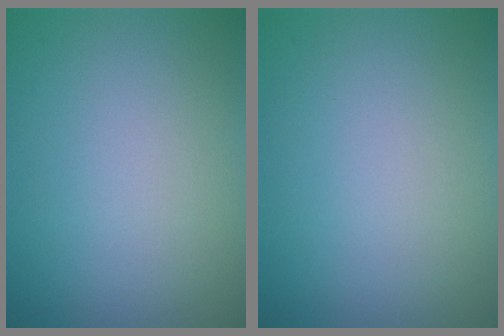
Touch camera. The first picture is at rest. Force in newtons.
{"total": 0.0}